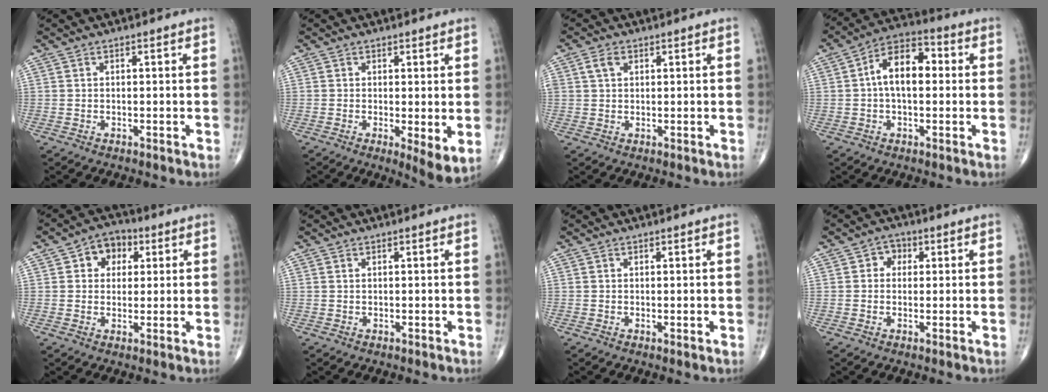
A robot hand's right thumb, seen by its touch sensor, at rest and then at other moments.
{"total": 5.2, "force": [-0.4, 1.3, 5.0], "torque": [-0.076, -0.018, -0.008]}
{"total": 2.7, "force": [1.0, 1.8, 1.7], "torque": [-0.030, 0.005, 0.021]}
{"total": 10.5, "force": [0.9, 6.0, 8.6], "torque": [-0.135, 0.031, 0.004]}
{"total": 6.5, "force": [2.0, 5.2, 3.4], "torque": [-0.014, 0.006, 0.024]}
{"total": 0.0}
{"total": 0.0}
{"total": 3.0, "force": [0.6, 2.6, 1.4], "torque": [0.003, 0.006, 0.001]}